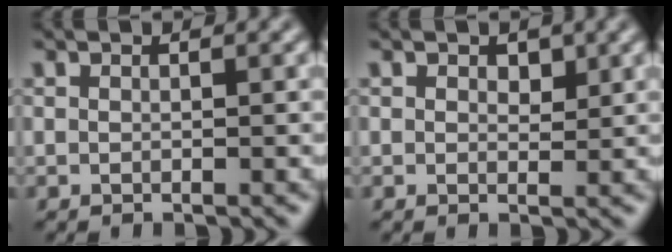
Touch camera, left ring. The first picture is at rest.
{"total": 1.1, "force": [0.6, 0.7, 0.6], "torque": [-0.005, -0.004, 0.008]}